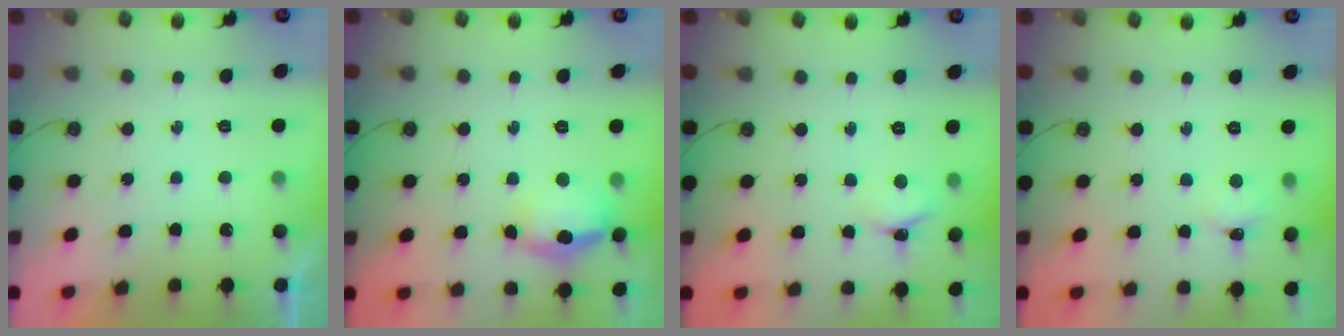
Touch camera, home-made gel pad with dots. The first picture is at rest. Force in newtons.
{"total": 15.2, "press": 14.2, "slide": 5.5}
{"total": 4.0, "press": 4.0, "slide": 0.4}
{"total": 3.4, "press": 3.3, "slide": 0.4}